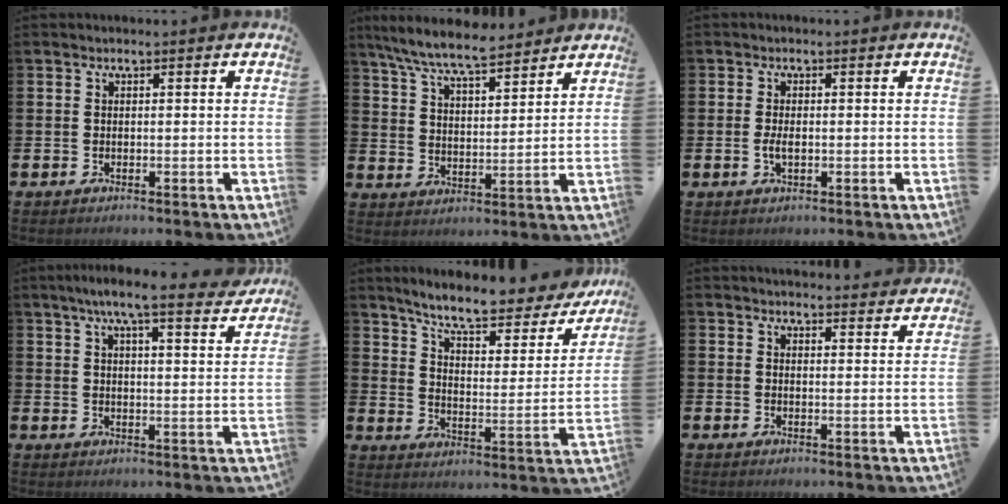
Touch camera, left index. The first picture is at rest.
{"total": 7.9, "force": [7.4, 1.0, 2.7], "torque": [-0.082, -0.032, 0.134]}
{"total": 2.0, "force": [-0.3, 0.9, 1.7], "torque": [-0.028, 0.000, -0.008]}
{"total": 7.6, "force": [6.6, 0.7, 3.6], "torque": [-0.069, -0.029, 0.113]}
{"total": 8.2, "force": [7.2, 1.5, 3.5], "torque": [-0.096, -0.046, 0.118]}
{"total": 3.4, "force": [3.4, 0.3, 0.0], "torque": [0.002, -0.023, 0.060]}